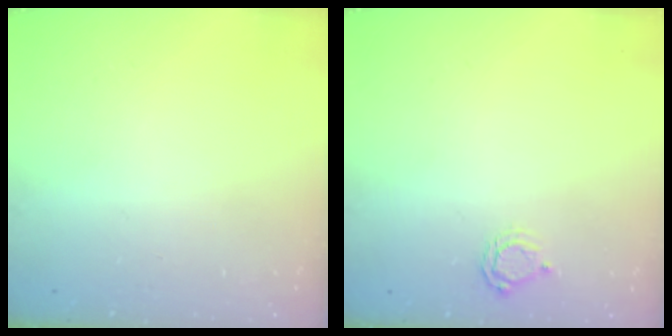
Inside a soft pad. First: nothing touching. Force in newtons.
{"total": 4.5, "press": 4.4, "slide": 0.6}